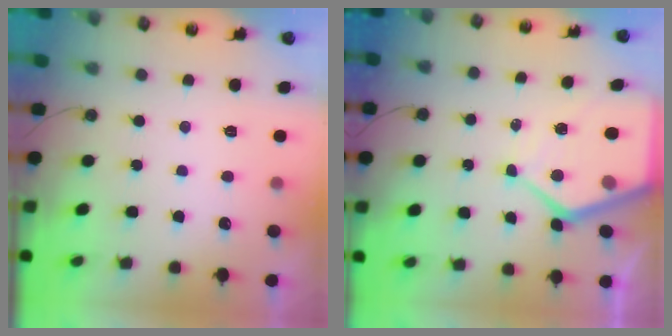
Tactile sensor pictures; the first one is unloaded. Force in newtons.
{"total": 11.9, "press": 11.8, "slide": 1.2}